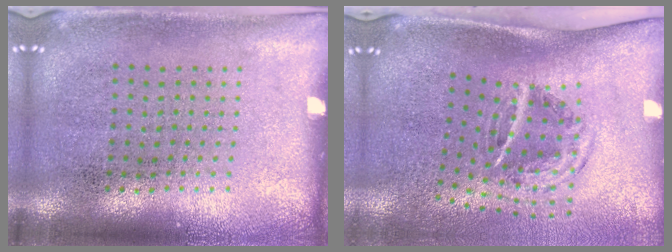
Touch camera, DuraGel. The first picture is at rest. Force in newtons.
{"total": 2.1, "press": 1.2, "slide": 1.7}